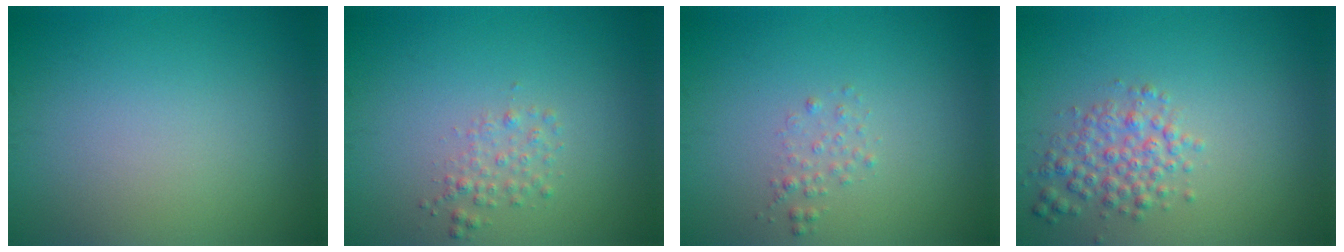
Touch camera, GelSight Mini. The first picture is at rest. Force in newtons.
{"total": 1.5, "press": 1.5, "slide": 0.1}
{"total": 1.0, "press": 1.0, "slide": 0.0}
{"total": 2.8, "press": 2.8, "slide": 0.1}